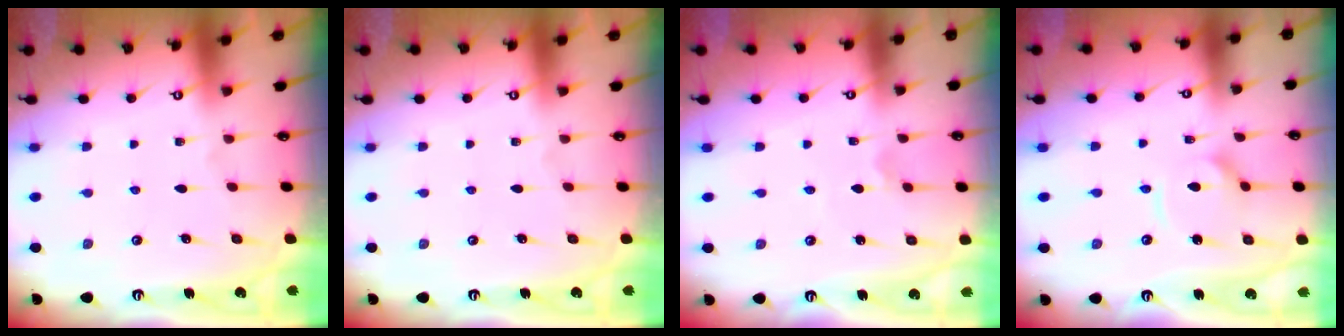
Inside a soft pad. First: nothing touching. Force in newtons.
{"total": 0.0}
{"total": 1.6, "press": 1.6, "slide": 0.3}
{"total": 7.0, "press": 7.0, "slide": 0.5}